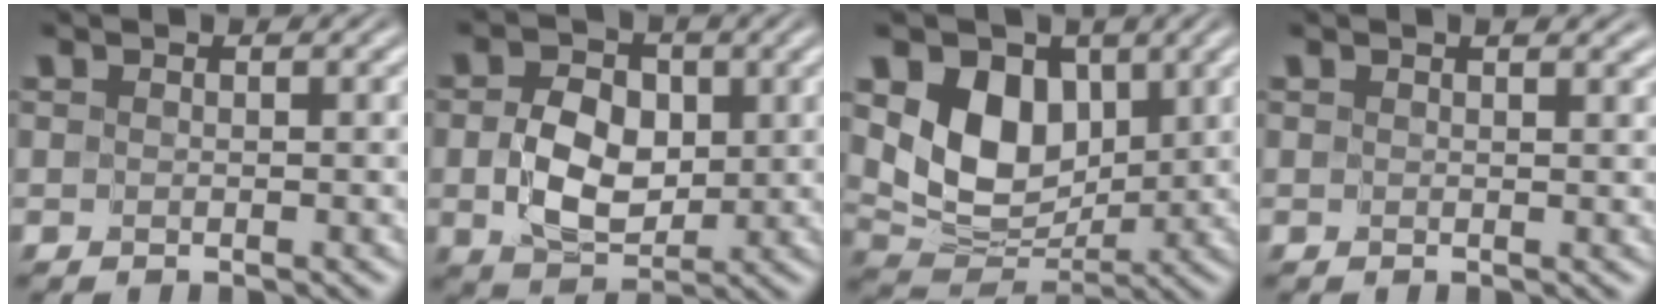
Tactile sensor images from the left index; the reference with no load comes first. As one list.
[{"total": 5.0, "force": [-0.6, 3.6, 3.5], "torque": [-0.069, -0.006, -0.003]}, {"total": 6.7, "force": [1.6, 5.0, 4.2], "torque": [-0.077, -0.013, 0.030]}, {"total": 2.3, "force": [1.6, 0.9, 1.4], "torque": [-0.002, 0.007, 0.006]}]